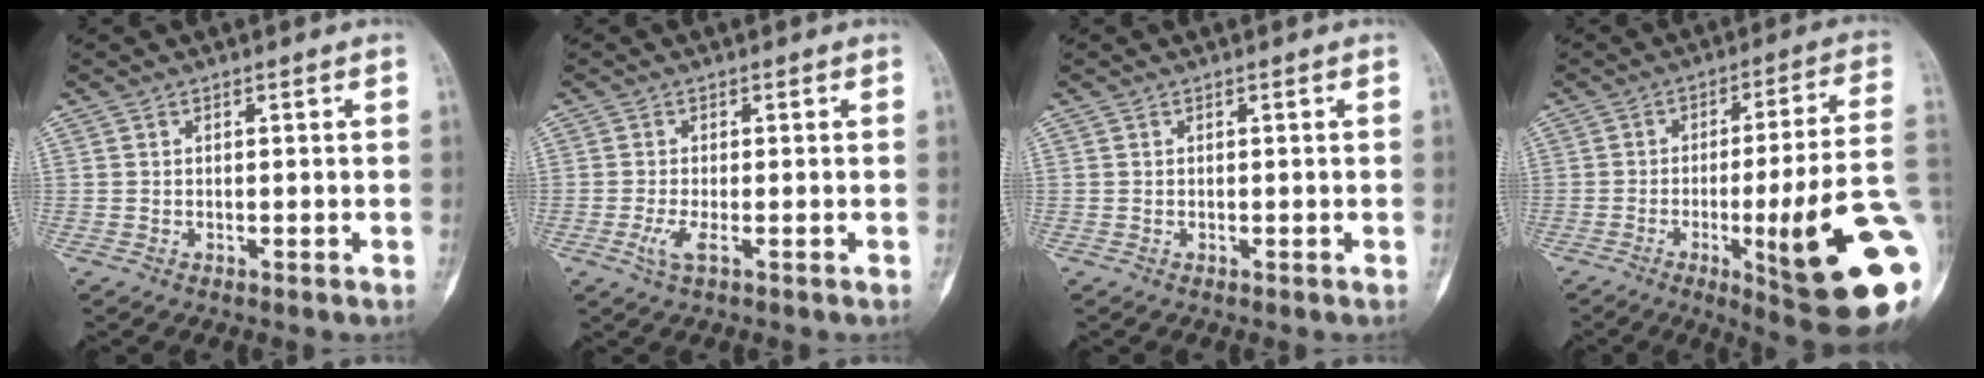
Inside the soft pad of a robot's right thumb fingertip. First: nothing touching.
{"total": 2.6, "force": [-0.9, 0.6, 2.4], "torque": [-0.064, -0.008, -0.021]}
{"total": 0.0}
{"total": 23.3, "force": [-5.5, 3.2, 22.5], "torque": [-0.268, 0.002, -0.070]}